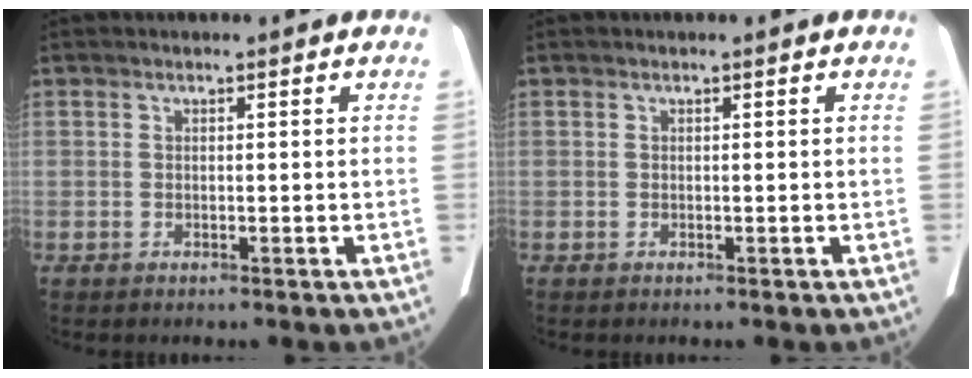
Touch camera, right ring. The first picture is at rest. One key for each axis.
{"total": 0.0}